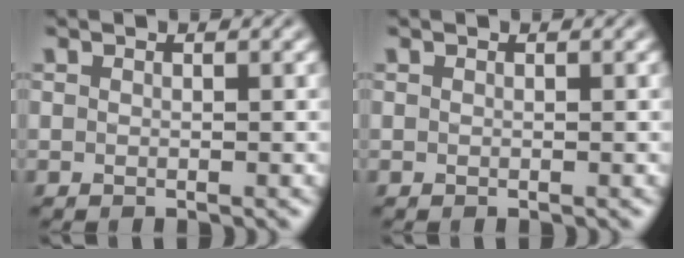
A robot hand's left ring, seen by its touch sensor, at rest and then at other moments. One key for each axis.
{"total": 0.0}